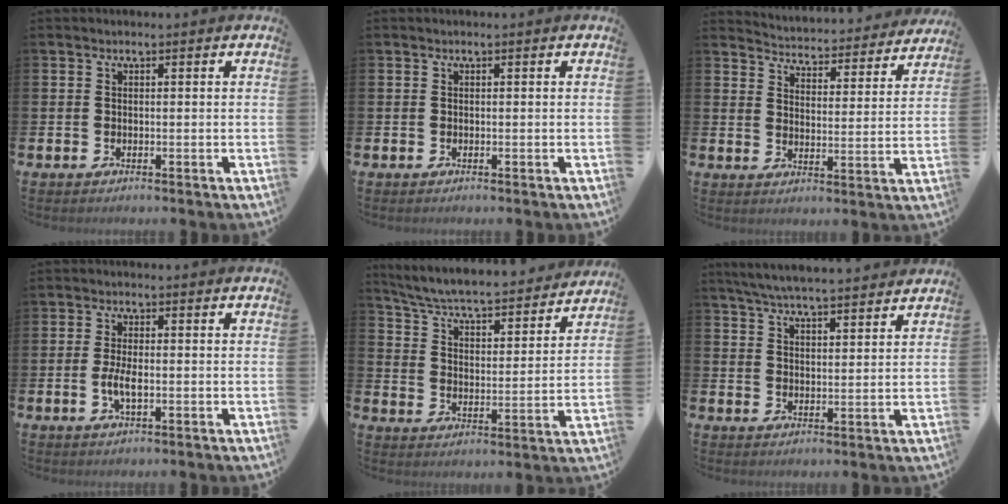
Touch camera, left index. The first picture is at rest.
{"total": 0.0}
{"total": 4.2, "force": [4.2, 0.6, 0.2], "torque": [-0.024, -0.041, 0.067]}
{"total": 3.2, "force": [-0.5, 1.2, 2.9], "torque": [-0.052, -0.004, -0.014]}
{"total": 6.2, "force": [5.9, 0.6, 2.0], "torque": [-0.072, -0.048, 0.095]}
{"total": 5.7, "force": [5.6, 0.1, 1.2], "torque": [-0.041, -0.028, 0.101]}